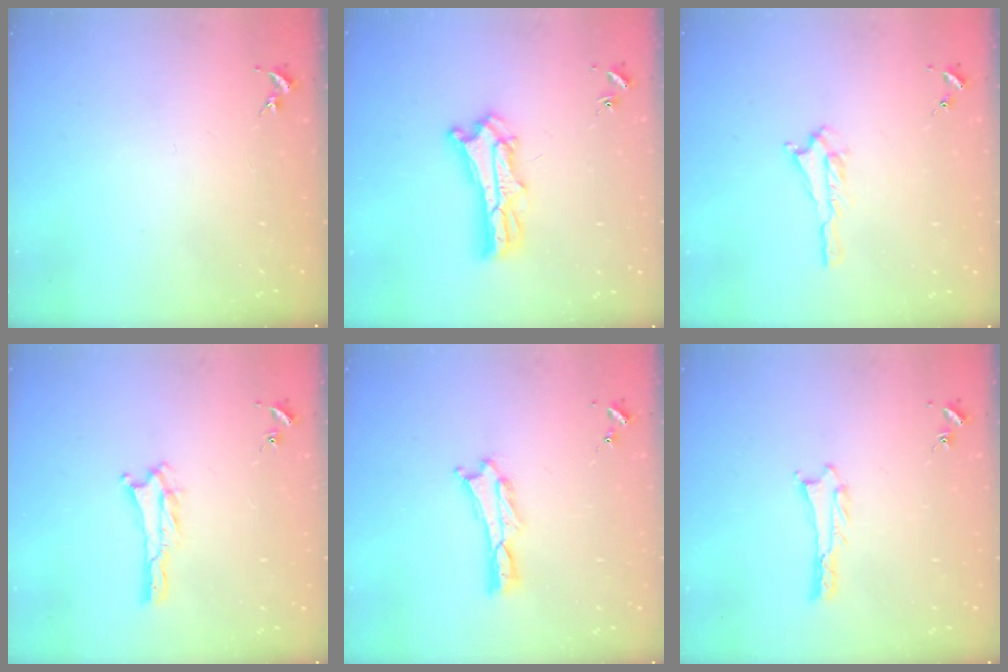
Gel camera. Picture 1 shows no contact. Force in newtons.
{"total": 7.6, "press": 7.6, "slide": 0.7}
{"total": 1.3, "press": 1.3, "slide": 0.2}
{"total": 1.4, "press": 1.3, "slide": 0.3}
{"total": 0.6, "press": 0.6, "slide": 0.2}
{"total": 0.8, "press": 0.8, "slide": 0.1}